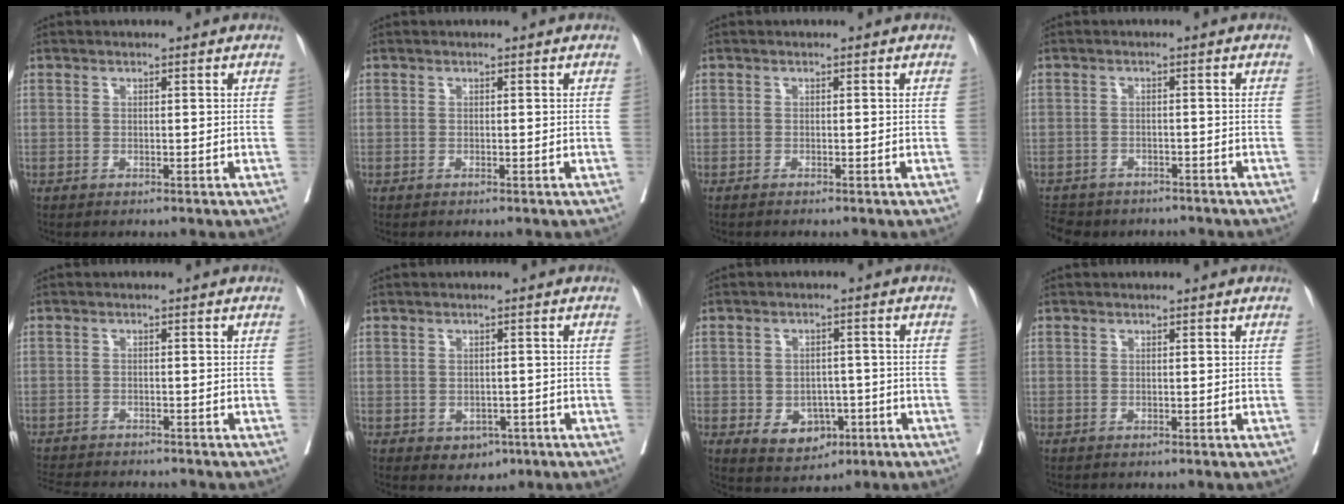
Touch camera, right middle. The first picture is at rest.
{"total": 0.0}
{"total": 0.8, "force": [-0.7, -0.1, 0.4], "torque": [-0.005, -0.002, -0.010]}
{"total": 8.9, "force": [-7.5, 4.1, 2.4], "torque": [-0.050, -0.001, -0.097]}
{"total": 9.5, "force": [-8.8, 1.8, 3.2], "torque": [-0.053, -0.009, -0.123]}
{"total": 3.1, "force": [-1.4, 2.3, 1.6], "torque": [-0.012, 0.002, -0.008]}
{"total": 6.1, "force": [-2.2, 4.6, 3.4], "torque": [-0.043, 0.003, -0.022]}
{"total": 0.0}